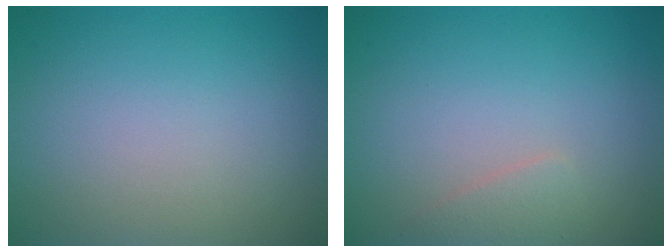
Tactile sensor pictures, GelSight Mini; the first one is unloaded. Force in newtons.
{"total": 1.3, "press": 1.3, "slide": 0.0}